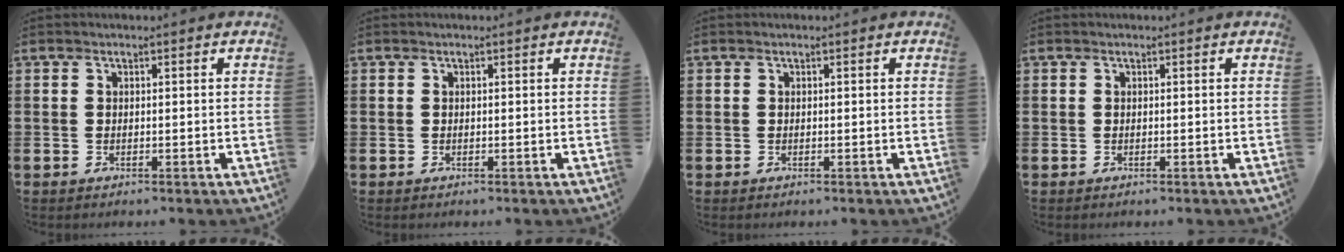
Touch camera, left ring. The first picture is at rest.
{"total": 0.0}
{"total": 0.0}
{"total": 0.0}